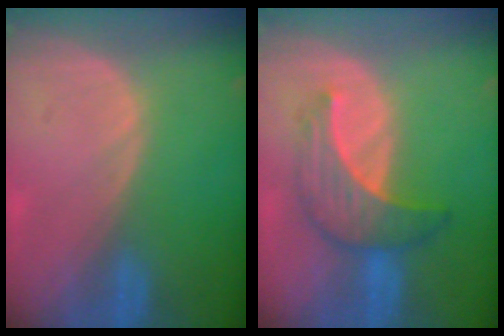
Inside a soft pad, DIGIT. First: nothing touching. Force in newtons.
{"total": 6.9, "press": 6.7, "slide": 1.5}